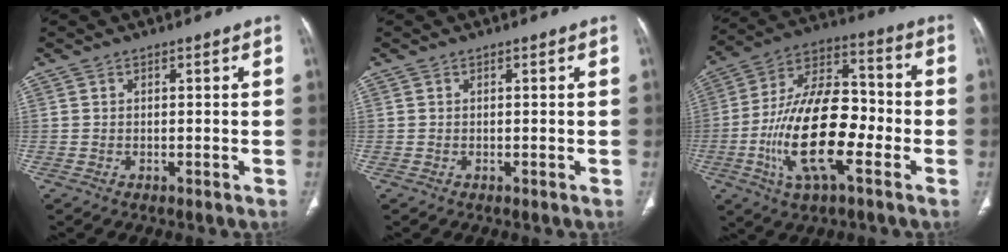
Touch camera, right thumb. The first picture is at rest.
{"total": 0.0}
{"total": 20.2, "force": [-5.4, 8.9, 17.3], "torque": [-0.304, 0.033, -0.097]}